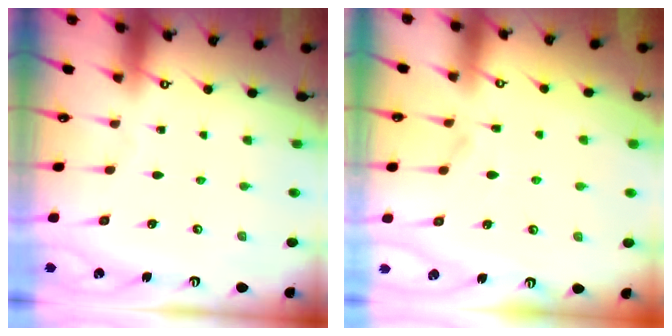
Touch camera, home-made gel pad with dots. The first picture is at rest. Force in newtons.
{"total": 1.2, "press": 0.1, "slide": 1.2}